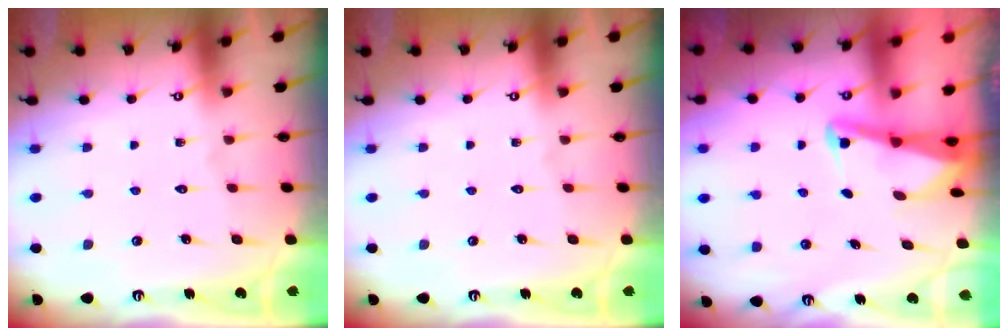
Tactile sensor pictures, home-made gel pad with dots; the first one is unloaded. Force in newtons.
{"total": 0.0}
{"total": 2.5, "press": 2.5, "slide": 0.6}